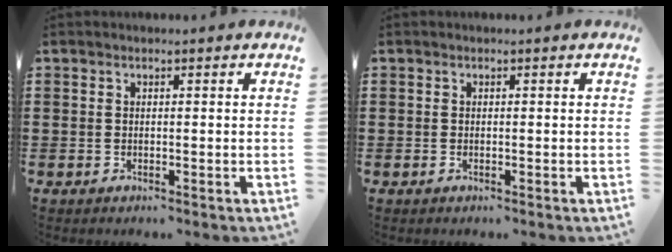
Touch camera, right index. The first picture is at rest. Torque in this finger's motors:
{"motor_torque": [-0.31, 0.38, -0.07, -0.01]}